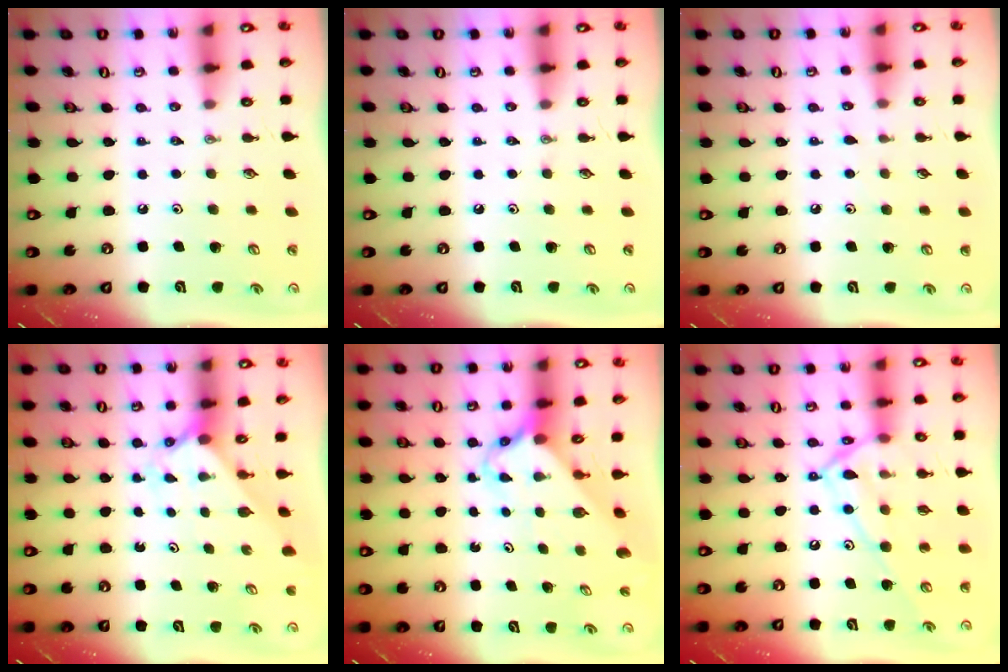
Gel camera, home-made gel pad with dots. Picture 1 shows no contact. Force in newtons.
{"total": 0.0}
{"total": 2.7, "press": 2.7, "slide": 0.3}
{"total": 2.0, "press": 2.0, "slide": 0.2}
{"total": 2.5, "press": 2.5, "slide": 0.2}
{"total": 16.0, "press": 16.0, "slide": 1.0}